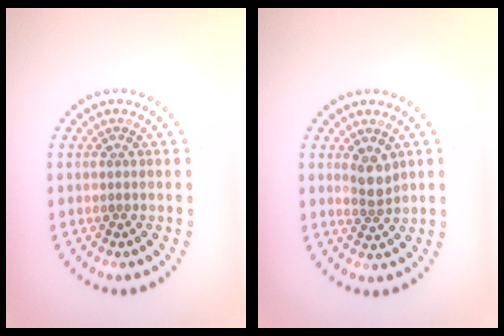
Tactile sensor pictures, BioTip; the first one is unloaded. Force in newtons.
{"total": 1.9, "press": 1.7, "slide": 0.9}